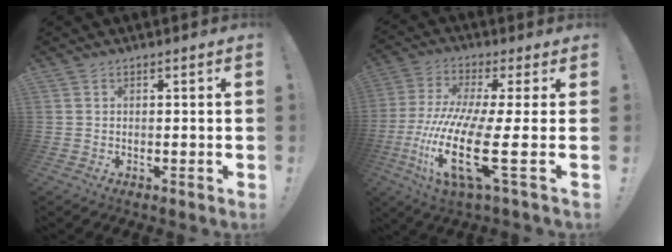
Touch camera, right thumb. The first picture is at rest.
{"total": 19.9, "force": [-5.4, 4.2, 18.8], "torque": [-0.385, -0.003, -0.092]}